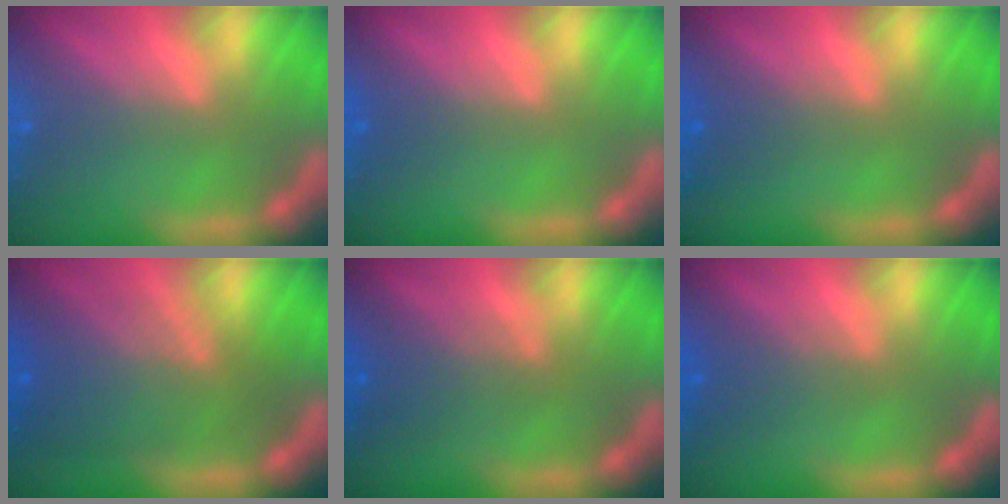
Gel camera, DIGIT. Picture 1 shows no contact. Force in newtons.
{"total": 1.0}
{"total": 1.4}
{"total": 7.5}
{"total": 3.5}
{"total": 2.5}